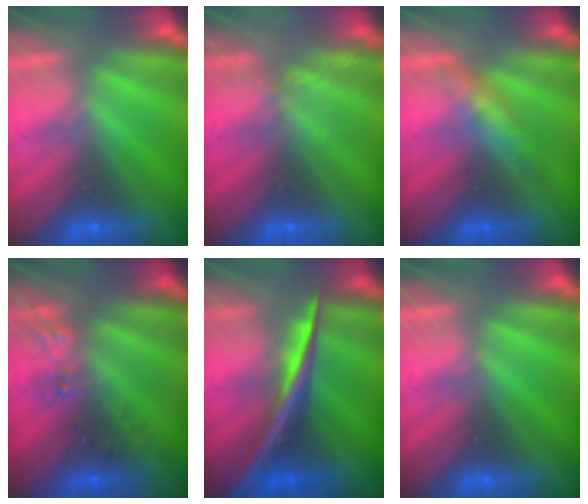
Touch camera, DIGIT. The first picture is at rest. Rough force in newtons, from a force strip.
{"total": 2.1}
{"total": 3.3}
{"total": 2.6}
{"total": 2.6}
{"total": 0.0}